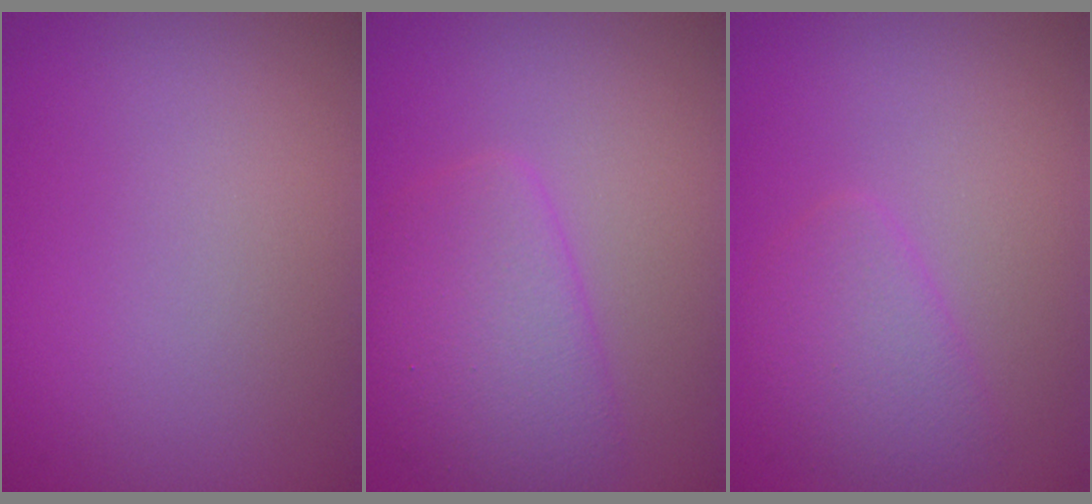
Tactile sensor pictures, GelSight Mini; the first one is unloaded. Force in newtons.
{"total": 4.1, "press": 4.1, "slide": 0.2}
{"total": 2.7, "press": 2.7, "slide": 0.1}